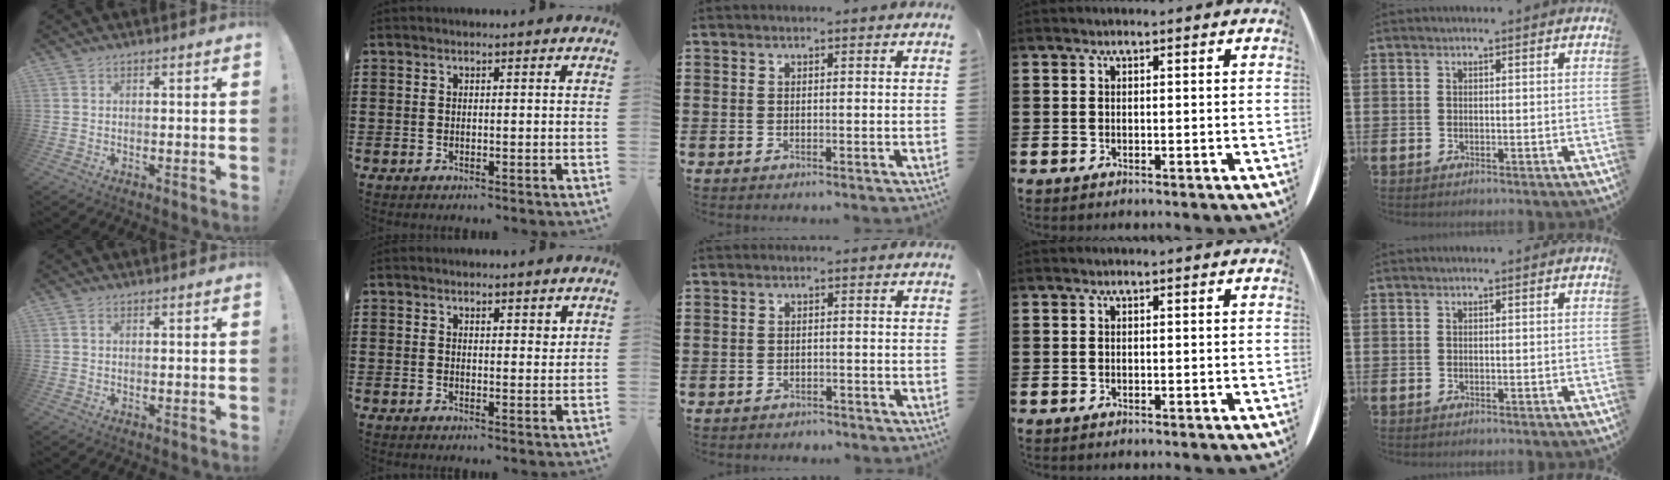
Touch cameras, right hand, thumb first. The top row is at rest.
{"thumb": {"total": 0.9, "force": [0.3, 0.6, 0.5], "torque": [-0.005, 0.000, 0.004]}, "index": {"total": 1.8, "force": [1.5, 0.9, 0.5], "torque": [-0.004, 0.001, 0.028]}, "middle": {"total": 1.2, "force": [-1.1, 0.3, -0.1], "torque": [-0.002, 0.003, -0.026]}}